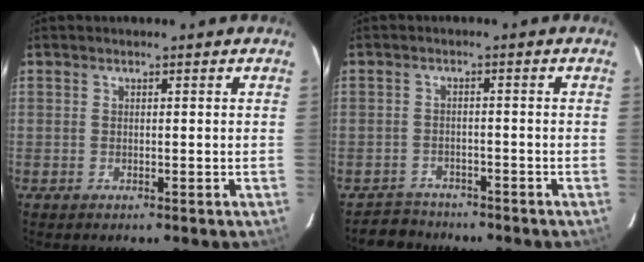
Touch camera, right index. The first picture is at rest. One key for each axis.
{"total": 4.6, "fx": -4.0, "fy": 2.2, "fz": -0.3, "tx": -0.007, "ty": 0.012, "tz": -0.067}